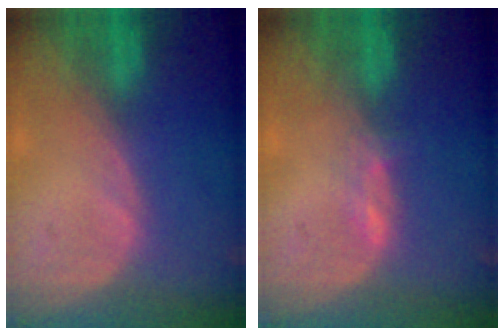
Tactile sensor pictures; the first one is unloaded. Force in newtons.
{"total": 1.6, "press": 1.5, "slide": 0.6}